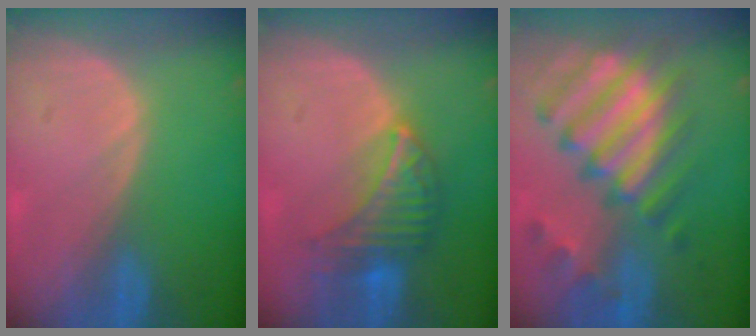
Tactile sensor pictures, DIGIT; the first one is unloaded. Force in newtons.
{"total": 6.7, "press": 6.5, "slide": 1.5}
{"total": 12.3, "press": 10.6, "slide": 6.2}